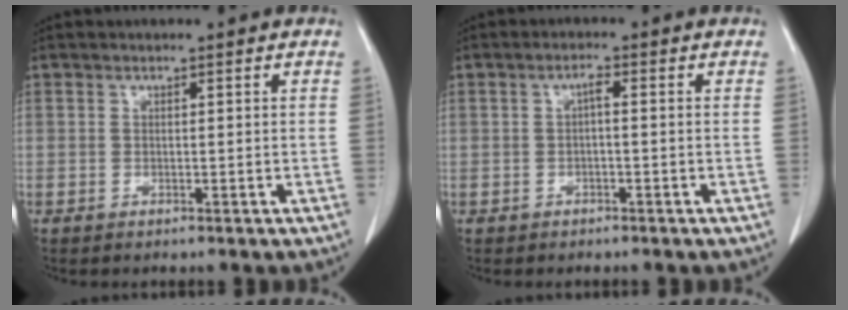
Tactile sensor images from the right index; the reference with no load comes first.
{"total": 1.7, "force": [0.1, 0.4, 1.6], "torque": [-0.026, 0.006, 0.003]}